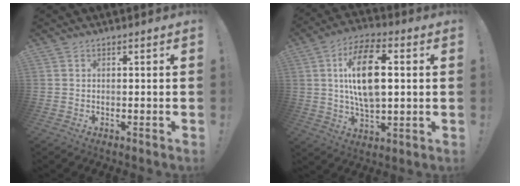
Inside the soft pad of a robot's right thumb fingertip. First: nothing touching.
{"total": 16.4, "force": [2.7, 8.5, 13.8], "torque": [-0.240, 0.004, 0.043]}